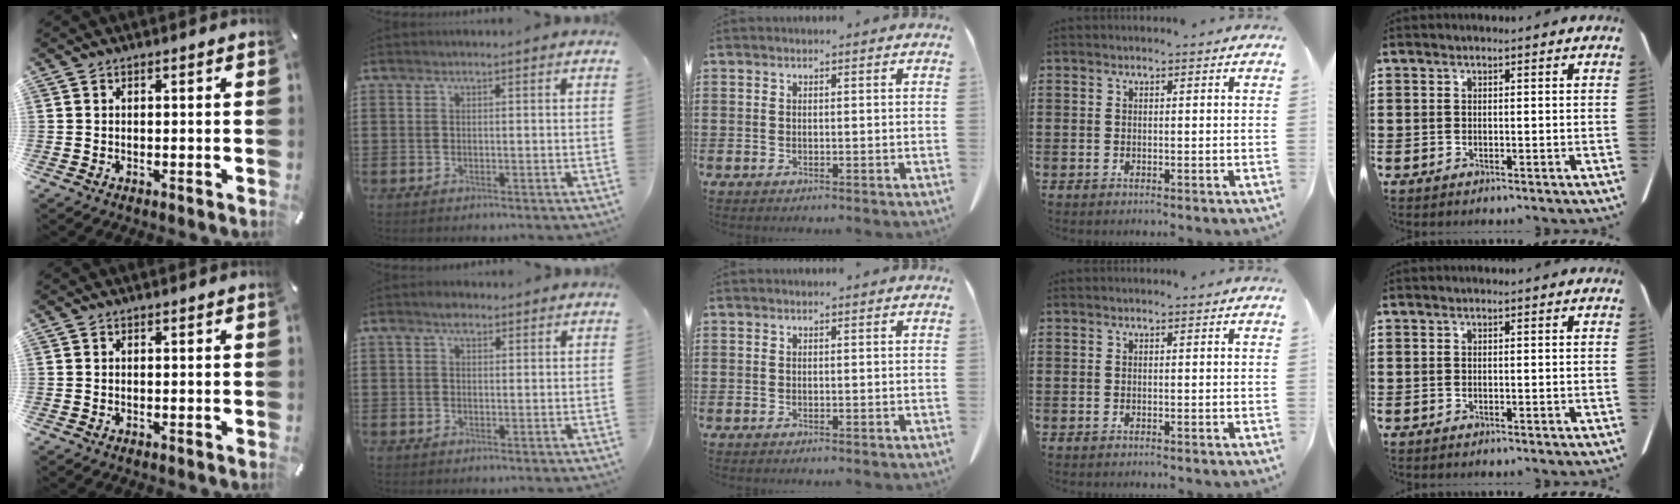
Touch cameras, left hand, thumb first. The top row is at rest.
{"index": {"total": 2.6, "force": [1.2, 1.5, 1.6], "torque": [-0.037, 0.008, 0.022]}}